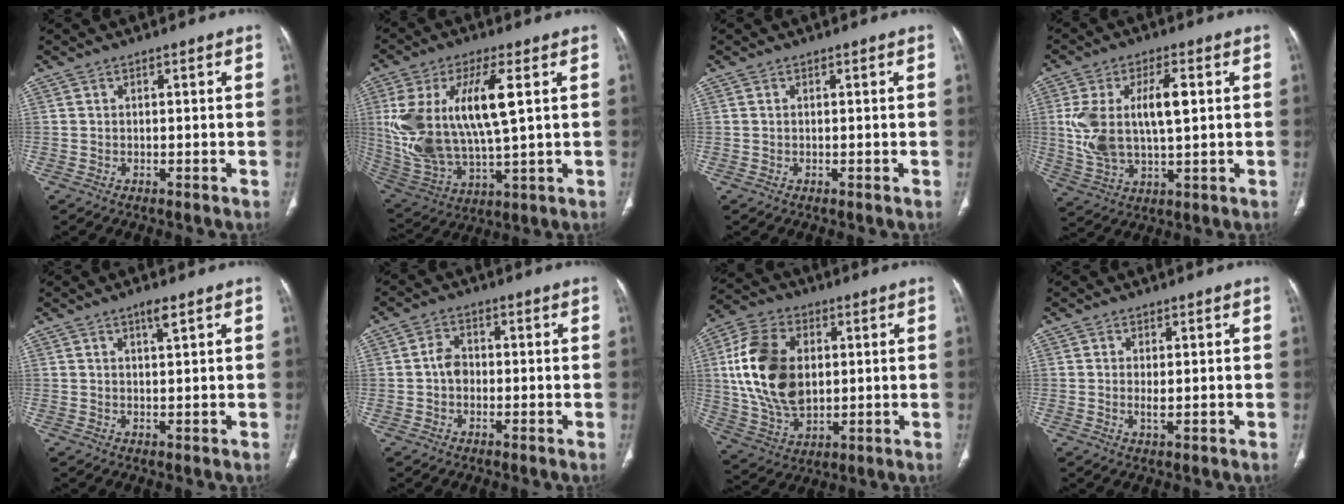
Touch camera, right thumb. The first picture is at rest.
{"total": 20.3, "force": [4.1, 7.9, 18.2], "torque": [-0.380, -0.011, 0.088]}
{"total": 0.0}
{"total": 13.6, "force": [2.0, 6.2, 11.9], "torque": [-0.241, 0.007, 0.047]}
{"total": 2.3, "force": [1.4, 0.2, 1.8], "torque": [-0.033, -0.010, 0.024]}
{"total": 3.2, "force": [-0.5, 2.6, 1.9], "torque": [-0.022, 0.010, -0.016]}
{"total": 18.4, "force": [2.6, 12.0, 13.7], "torque": [-0.251, -0.006, 0.056]}
{"total": 1.8, "force": [0.0, 0.7, 1.7], "torque": [-0.035, -0.006, 0.002]}